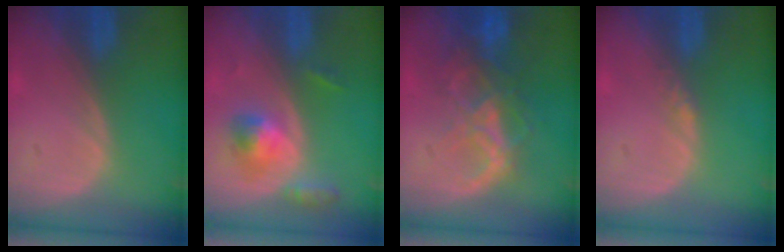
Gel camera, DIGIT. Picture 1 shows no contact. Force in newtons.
{"total": 5.2, "press": 4.9, "slide": 1.8}
{"total": 8.8, "press": 7.4, "slide": 4.7}
{"total": 1.0, "press": 0.8, "slide": 0.6}